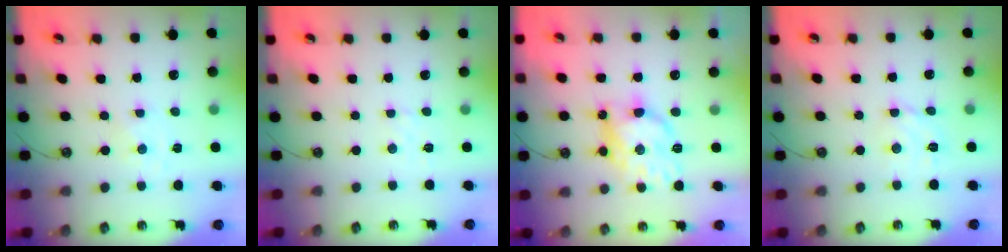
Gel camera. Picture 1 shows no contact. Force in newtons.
{"total": 2.0, "press": 1.9, "slide": 0.6}
{"total": 15.4, "press": 15.4, "slide": 0.4}
{"total": 5.0, "press": 4.9, "slide": 0.4}